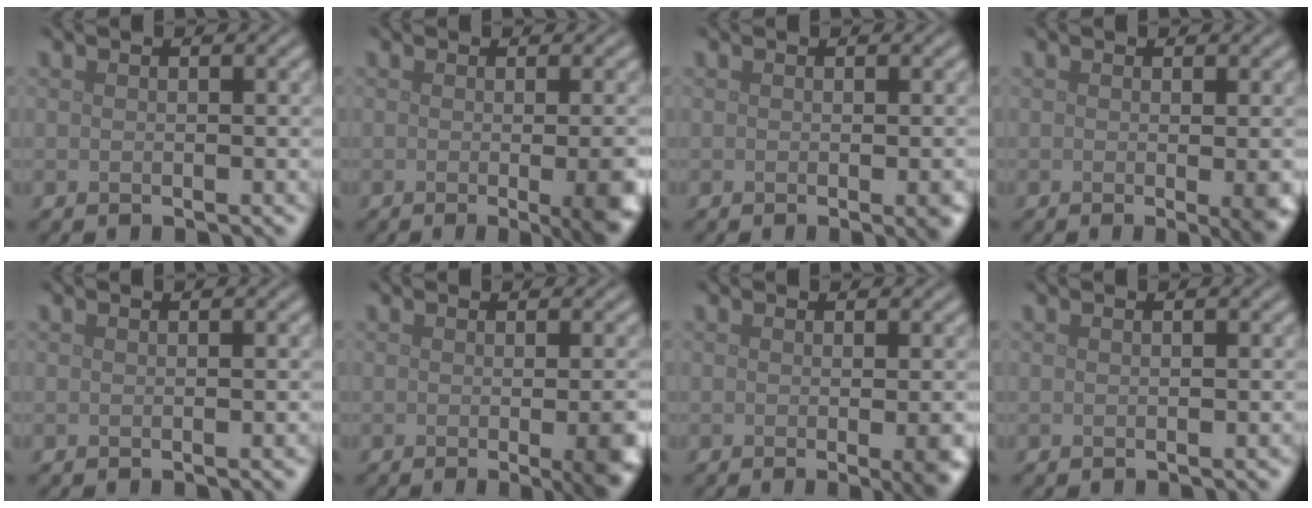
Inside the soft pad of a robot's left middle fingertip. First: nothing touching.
{"total": 7.6, "force": [-1.4, 2.9, 6.9], "torque": [-0.051, -0.009, -0.010]}
{"total": 2.1, "force": [-0.5, 0.5, 2.0], "torque": [-0.016, -0.002, -0.007]}
{"total": 3.4, "force": [-0.5, 0.9, 3.2], "torque": [-0.035, -0.008, -0.008]}
{"total": 0.9, "force": [-0.3, 0.2, 0.8], "torque": [-0.006, 0.000, -0.004]}
{"total": 6.8, "force": [-1.5, 2.6, 6.1], "torque": [-0.051, -0.012, -0.005]}
{"total": 4.4, "force": [-0.9, 1.4, 4.0], "torque": [-0.036, -0.006, -0.007]}
{"total": 0.6, "force": [-0.3, 0.1, 0.6], "torque": [-0.004, 0.001, -0.003]}